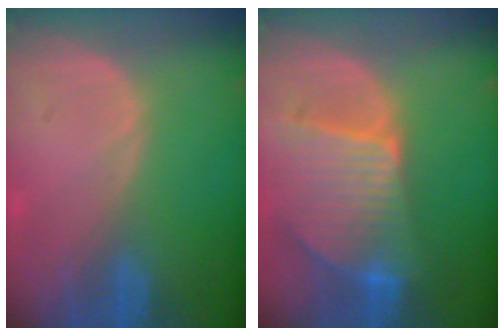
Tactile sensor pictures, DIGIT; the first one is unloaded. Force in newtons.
{"total": 9.4, "press": 8.2, "slide": 4.6}